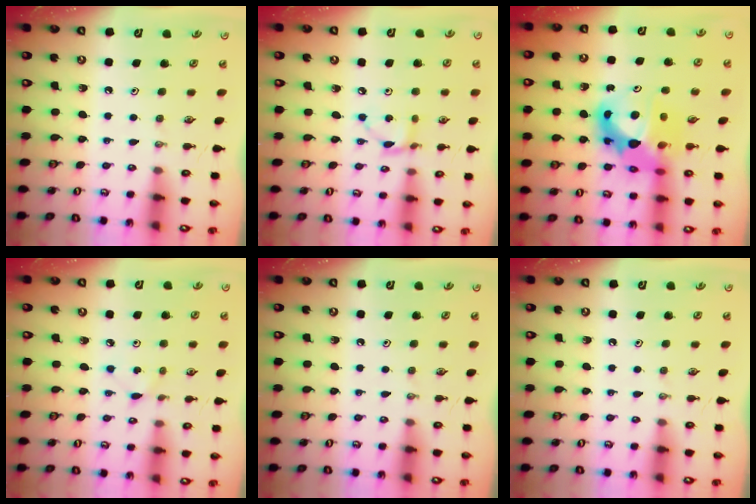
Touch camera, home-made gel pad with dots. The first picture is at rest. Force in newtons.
{"total": 4.0, "press": 4.0, "slide": 0.2}
{"total": 13.9, "press": 13.9, "slide": 1.0}
{"total": 2.6, "press": 2.5, "slide": 0.3}
{"total": 0.0}
{"total": 0.0}